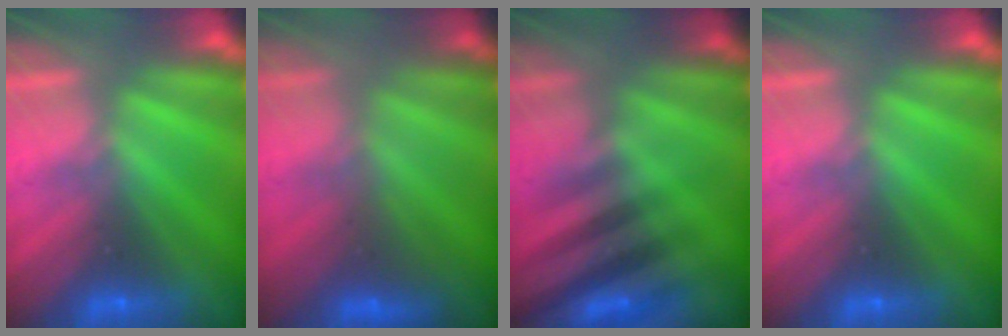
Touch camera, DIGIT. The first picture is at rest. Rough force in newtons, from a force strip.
{"total": 3.0}
{"total": 2.8}
{"total": 0.0}